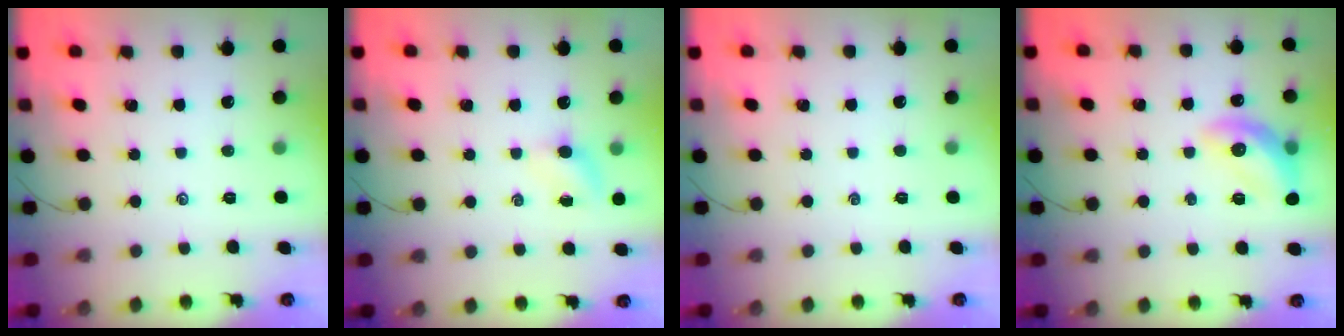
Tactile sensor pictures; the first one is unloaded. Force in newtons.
{"total": 4.1, "press": 3.9, "slide": 1.2}
{"total": 0.0}
{"total": 11.6, "press": 11.5, "slide": 1.5}